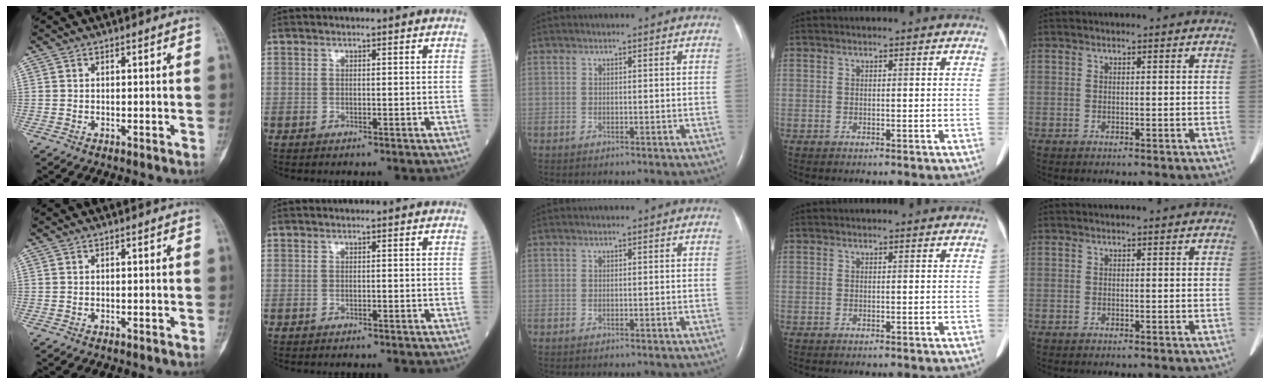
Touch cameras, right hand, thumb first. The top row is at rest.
{}